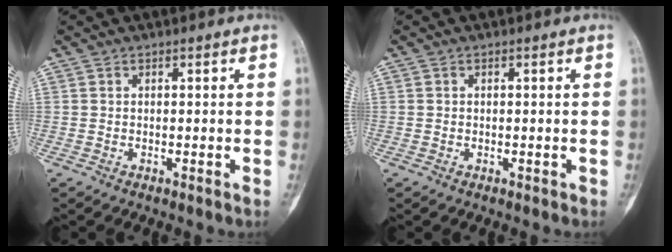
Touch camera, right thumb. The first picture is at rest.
{"total": 0.5, "force": [-0.2, 0.5, 0.0], "torque": [0.008, 0.005, -0.005]}